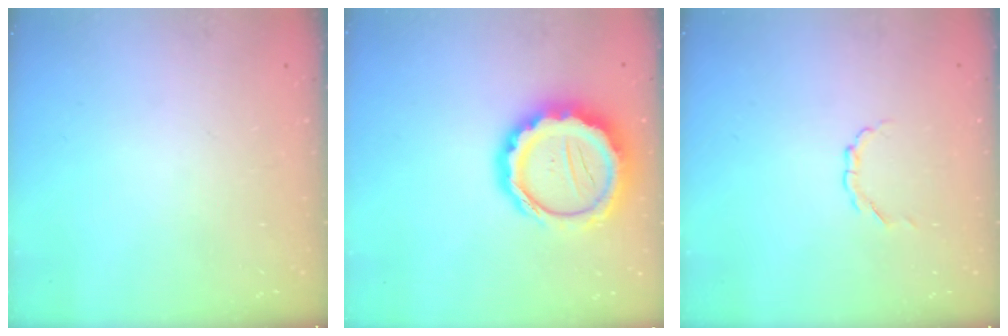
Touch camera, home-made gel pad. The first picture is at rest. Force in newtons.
{"total": 14.4, "press": 14.2, "slide": 2.9}
{"total": 1.7, "press": 1.7, "slide": 0.1}